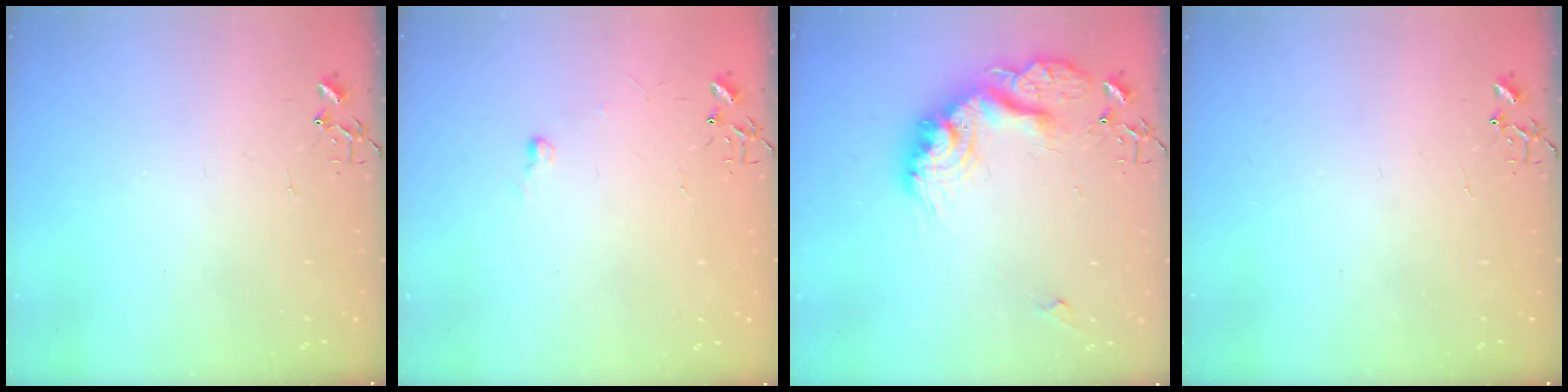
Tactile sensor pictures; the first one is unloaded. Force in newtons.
{"total": 4.0, "press": 4.0, "slide": 0.6}
{"total": 19.5, "press": 19.5, "slide": 1.0}
{"total": 0.0}